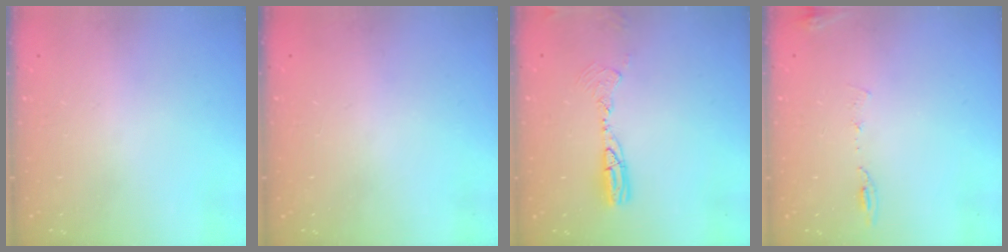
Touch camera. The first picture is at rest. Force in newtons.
{"total": 0.0}
{"total": 9.2, "press": 9.0, "slide": 2.2}
{"total": 6.4, "press": 6.2, "slide": 1.6}